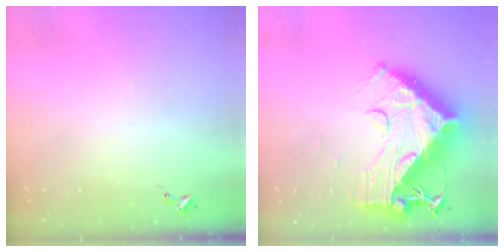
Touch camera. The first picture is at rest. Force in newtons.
{"total": 21.2, "press": 21.1, "slide": 2.0}